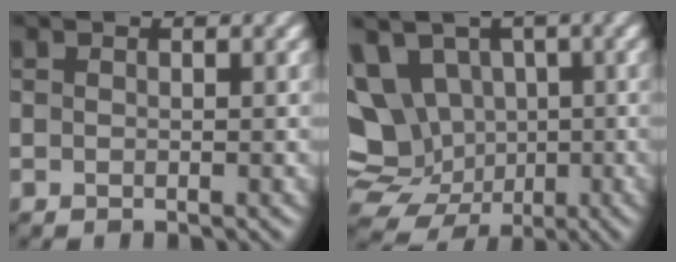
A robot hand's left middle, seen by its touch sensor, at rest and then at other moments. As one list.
[{"total": 11.5, "force": [-1.6, 10.1, 5.4], "torque": [-0.103, -0.004, -0.034]}]